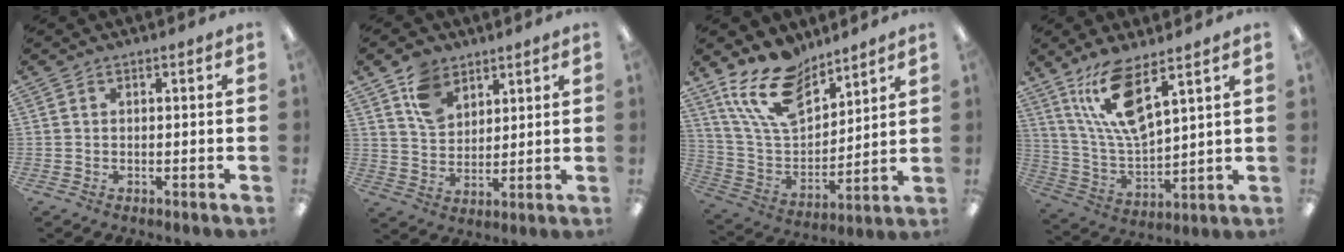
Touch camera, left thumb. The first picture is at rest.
{"total": 9.5, "force": [6.0, 6.1, 4.0], "torque": [-0.085, -0.008, 0.116]}
{"total": 16.4, "force": [12.1, 7.9, 7.8], "torque": [-0.169, -0.057, 0.228]}
{"total": 13.0, "force": [8.6, 3.8, 9.0], "torque": [-0.200, -0.038, 0.151]}